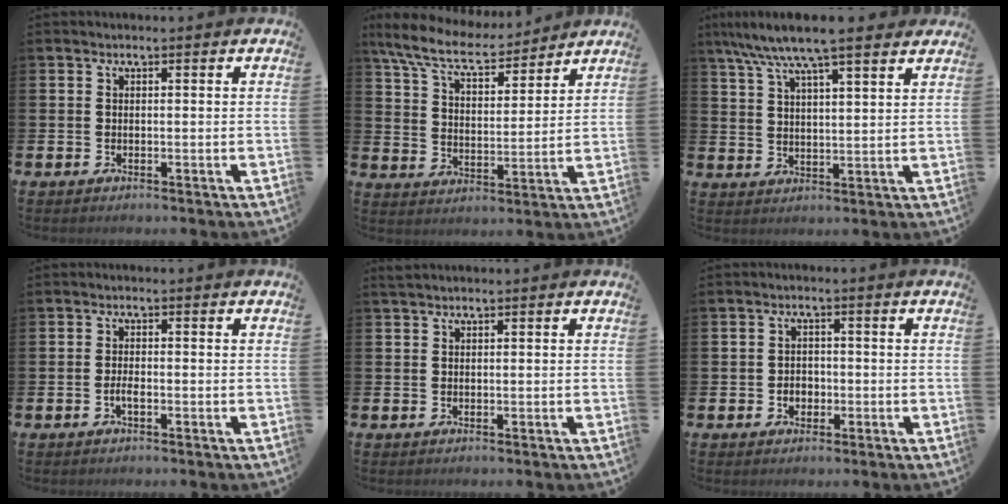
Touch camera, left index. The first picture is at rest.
{"total": 9.0, "force": [8.1, 2.0, 3.3], "torque": [-0.097, -0.043, 0.146]}
{"total": 8.7, "force": [7.6, 1.0, 4.0], "torque": [-0.094, -0.026, 0.136]}
{"total": 1.5, "force": [-0.6, 0.5, 1.3], "torque": [-0.019, -0.002, -0.013]}
{"total": 0.8, "force": [0.7, 0.1, 0.3], "torque": [-0.002, 0.001, 0.013]}
{"total": 2.2, "force": [-0.7, 1.9, 1.0], "torque": [-0.007, 0.000, -0.020]}